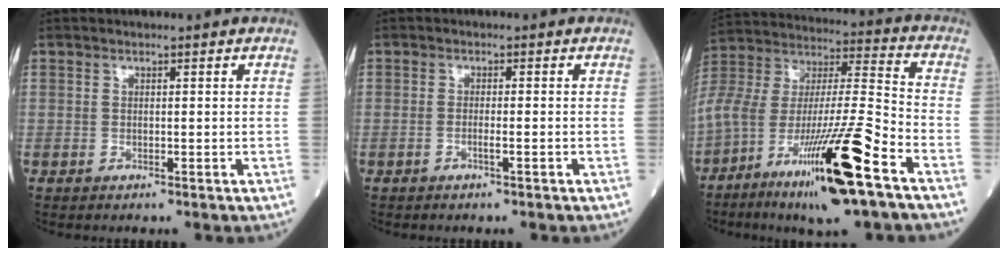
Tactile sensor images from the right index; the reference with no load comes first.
{"total": 1.1, "force": [-0.6, -0.1, 0.9], "torque": [-0.017, 0.001, -0.011]}
{"total": 25.0, "force": [-13.9, 2.6, 20.7], "torque": [-0.404, -0.033, -0.251]}